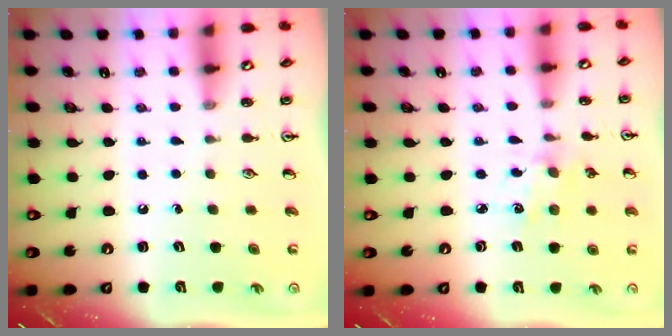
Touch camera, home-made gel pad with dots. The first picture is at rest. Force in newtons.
{"total": 3.2, "press": 3.2, "slide": 0.4}